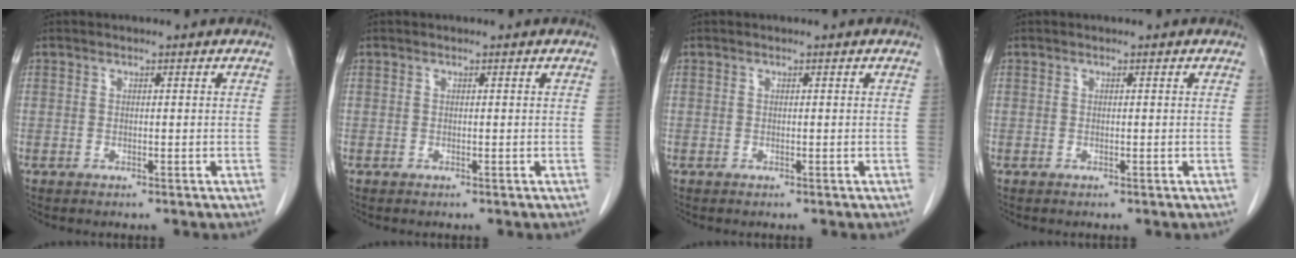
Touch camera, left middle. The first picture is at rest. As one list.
[{"total": 0.0}, {"total": 0.0}, {"total": 0.0}]